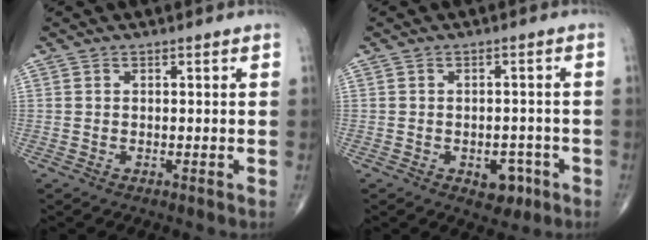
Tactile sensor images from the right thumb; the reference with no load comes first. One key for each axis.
{"total": 4.7, "fx": -2.1, "fy": 3.1, "fz": 2.9, "tx": -0.015, "ty": 0.015, "tz": -0.023}